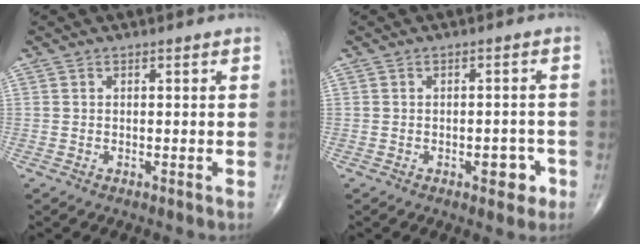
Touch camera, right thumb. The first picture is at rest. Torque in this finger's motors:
{"motor_torque": [0.78, 0.57, 0.13, -0.39, 0.08]}